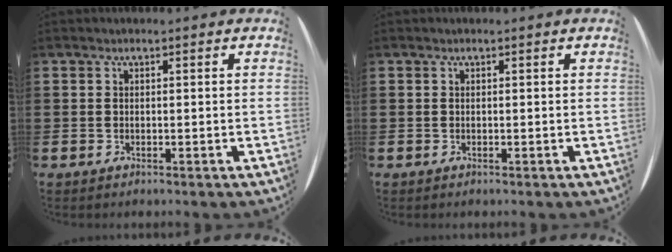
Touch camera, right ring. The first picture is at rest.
{"total": 0.0}